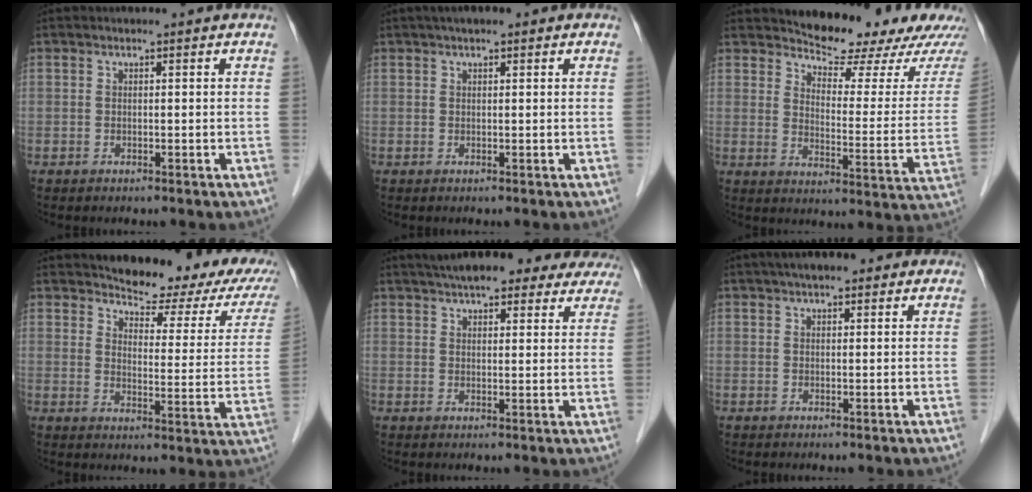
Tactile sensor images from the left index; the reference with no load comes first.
{"total": 2.9, "force": [1.8, 1.1, 2.0], "torque": [-0.036, 0.022, 0.026]}
{"total": 14.4, "force": [13.2, 2.7, 5.0], "torque": [-0.057, -0.042, 0.157]}
{"total": 14.5, "force": [12.0, 4.3, 6.9], "torque": [-0.064, -0.014, 0.127]}
{"total": 18.6, "force": [16.0, 5.3, 8.0], "torque": [-0.111, 0.035, 0.195]}
{"total": 5.7, "force": [4.0, 2.1, 3.4], "torque": [-0.044, 0.031, 0.056]}